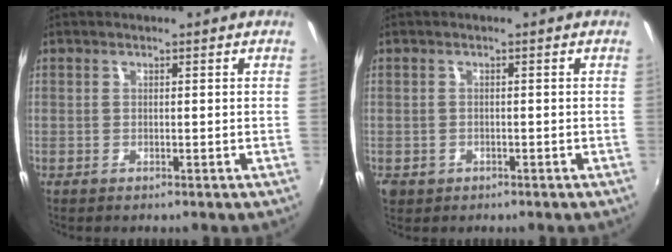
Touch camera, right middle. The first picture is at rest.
{"total": 2.4, "force": [-0.9, 2.1, 0.9], "torque": [-0.022, -0.006, -0.013]}